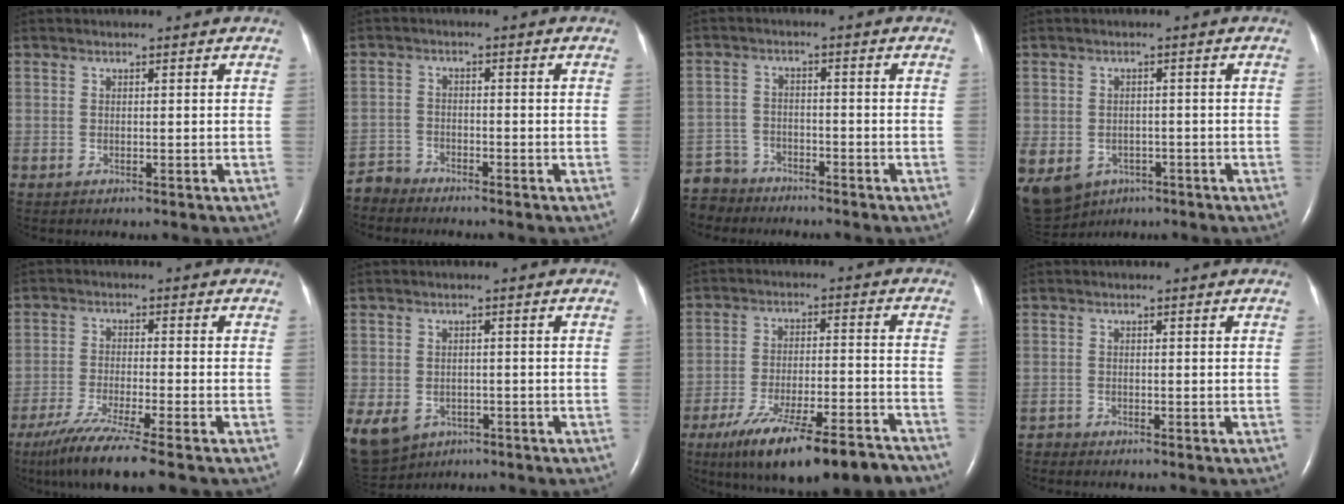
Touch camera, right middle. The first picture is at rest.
{"total": 3.3, "force": [-3.1, 0.4, -0.9], "torque": [0.020, -0.010, -0.062]}
{"total": 7.6, "force": [-6.9, 3.2, 0.3], "torque": [-0.016, -0.004, -0.130]}
{"total": 23.7, "force": [-10.8, 18.6, 9.9], "torque": [-0.353, -0.017, -0.153]}
{"total": 9.7, "force": [-7.3, -0.8, 6.3], "torque": [-0.110, -0.033, -0.121]}
{"total": 18.9, "force": [-8.5, 14.8, 8.0], "torque": [-0.271, -0.014, -0.114]}
{"total": 18.6, "force": [-14.1, 3.4, 11.7], "torque": [-0.153, -0.006, -0.217]}
{"total": 0.9, "force": [-0.8, 0.1, -0.3], "torque": [0.005, -0.004, -0.017]}